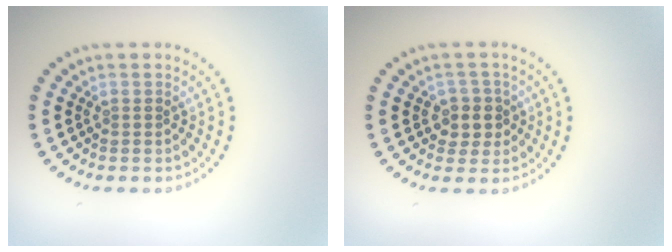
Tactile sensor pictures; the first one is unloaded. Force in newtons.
{"total": 2.3, "press": 2.2, "slide": 0.9}